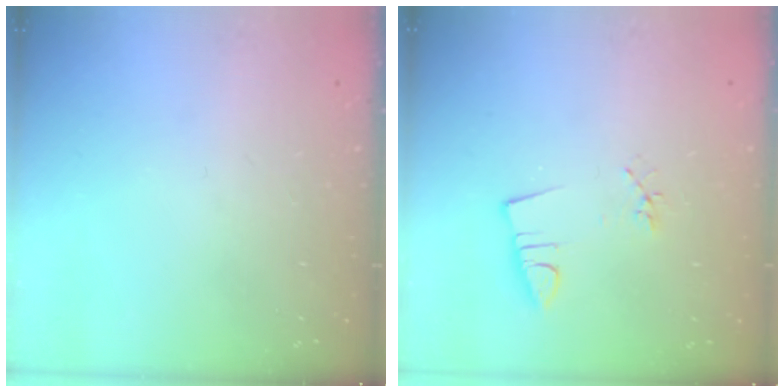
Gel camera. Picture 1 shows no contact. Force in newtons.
{"total": 2.6, "press": 1.1, "slide": 2.4}